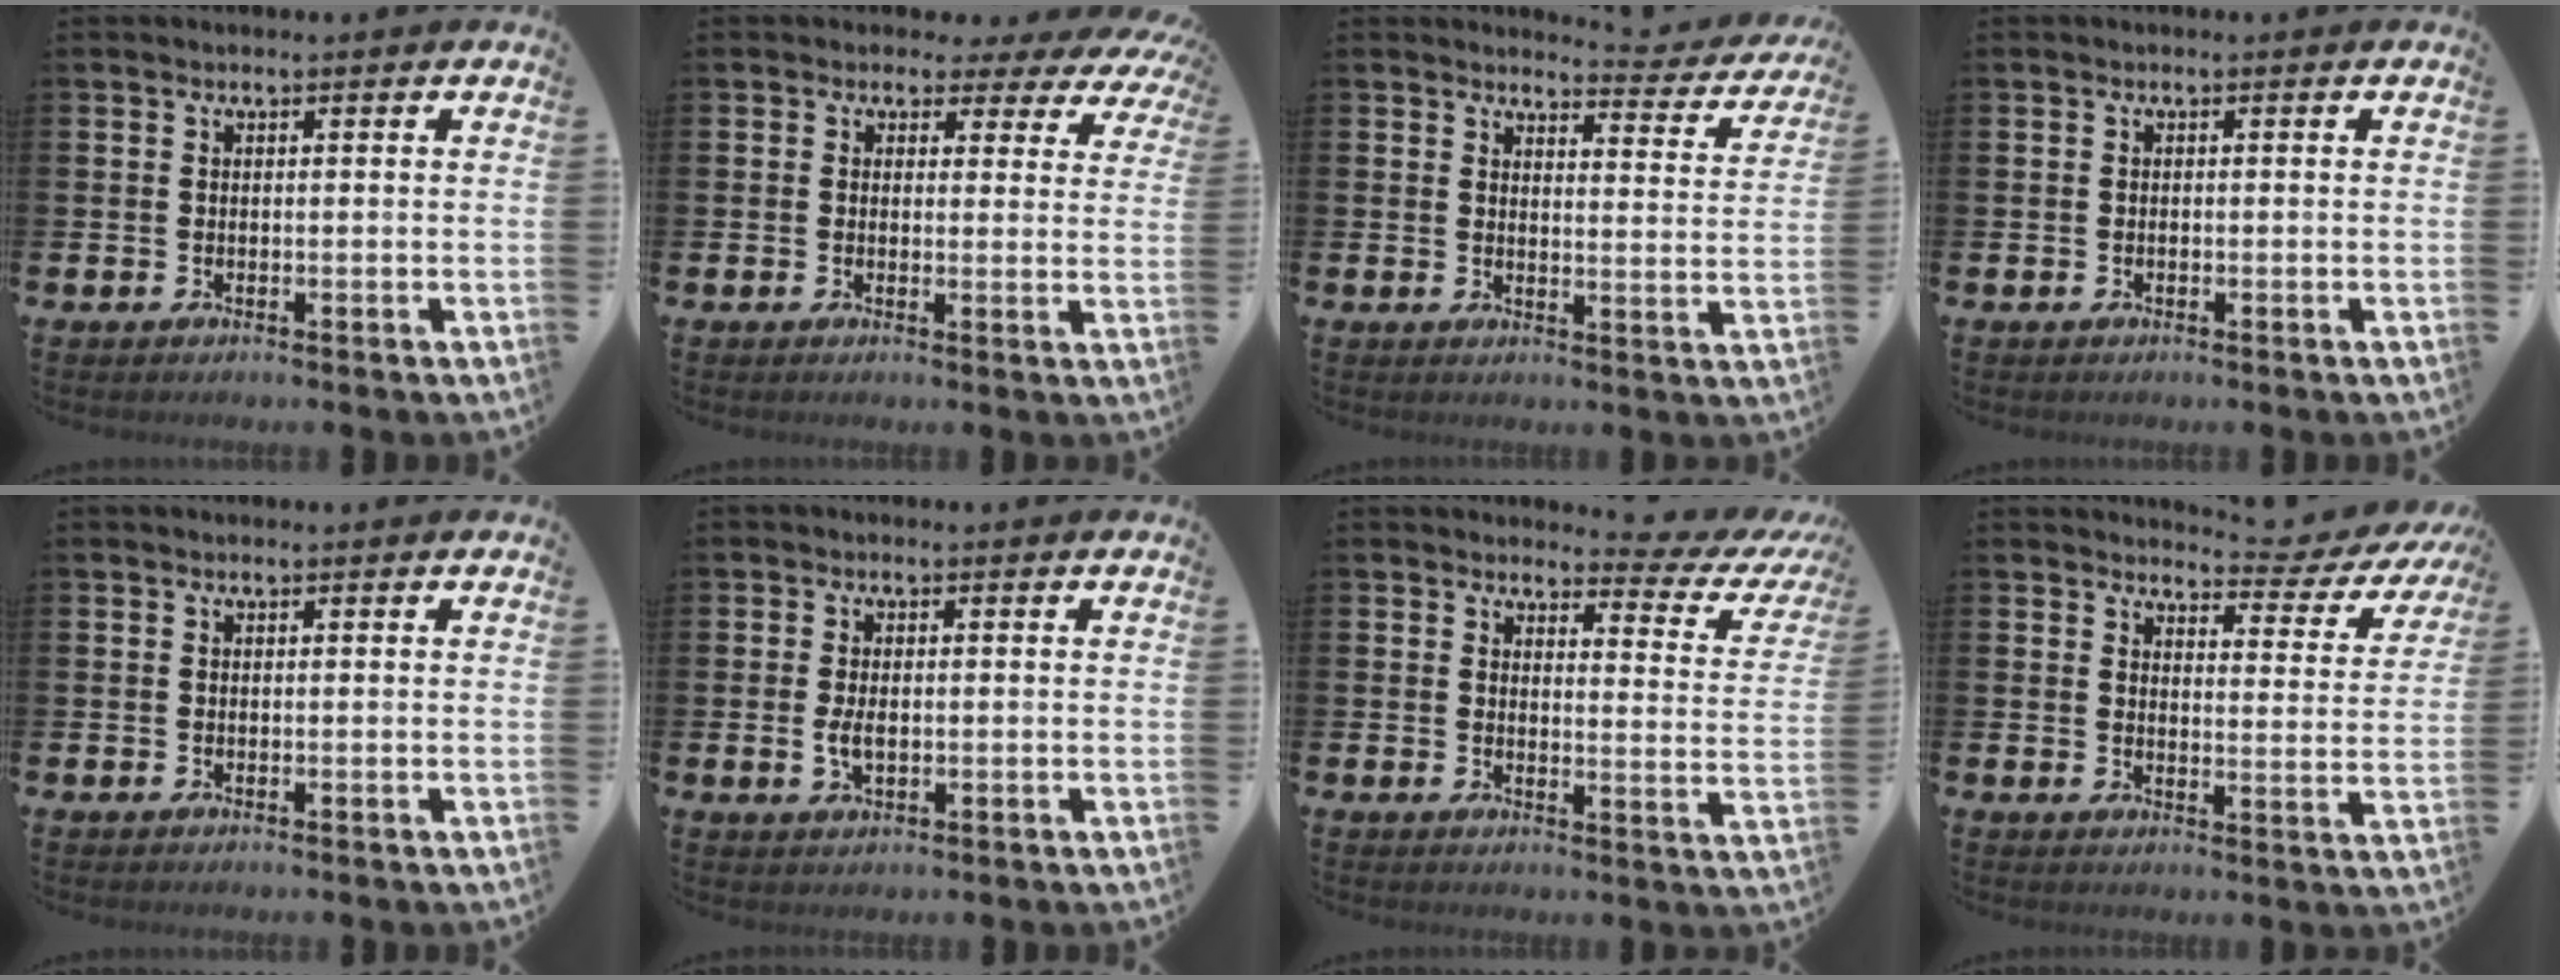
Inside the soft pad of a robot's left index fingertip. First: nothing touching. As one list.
[{"total": 2.2, "force": [1.3, 1.7, 0.4], "torque": [-0.005, -0.014, 0.012]}, {"total": 3.4, "force": [3.3, 0.5, 0.3], "torque": [0.004, -0.034, 0.049]}, {"total": 0.0}, {"total": 0.0}, {"total": 2.5, "force": [-0.2, 1.3, 2.1], "torque": [-0.034, 0.001, -0.005]}, {"total": 3.0, "force": [2.6, 1.2, 1.0], "torque": [-0.010, -0.027, 0.033]}, {"total": 3.8, "force": [3.4, 1.2, 1.0], "torque": [-0.018, -0.031, 0.052]}]